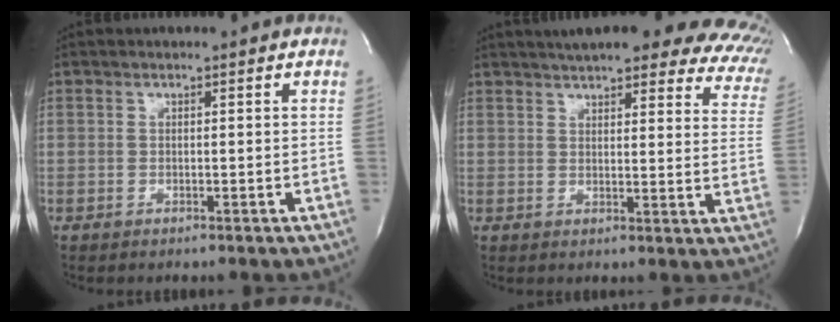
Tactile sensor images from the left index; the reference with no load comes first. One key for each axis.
{"total": 23.9, "fx": 19.5, "fy": 5.3, "fz": 12.8, "tx": -0.167, "ty": -0.025, "tz": 0.209}